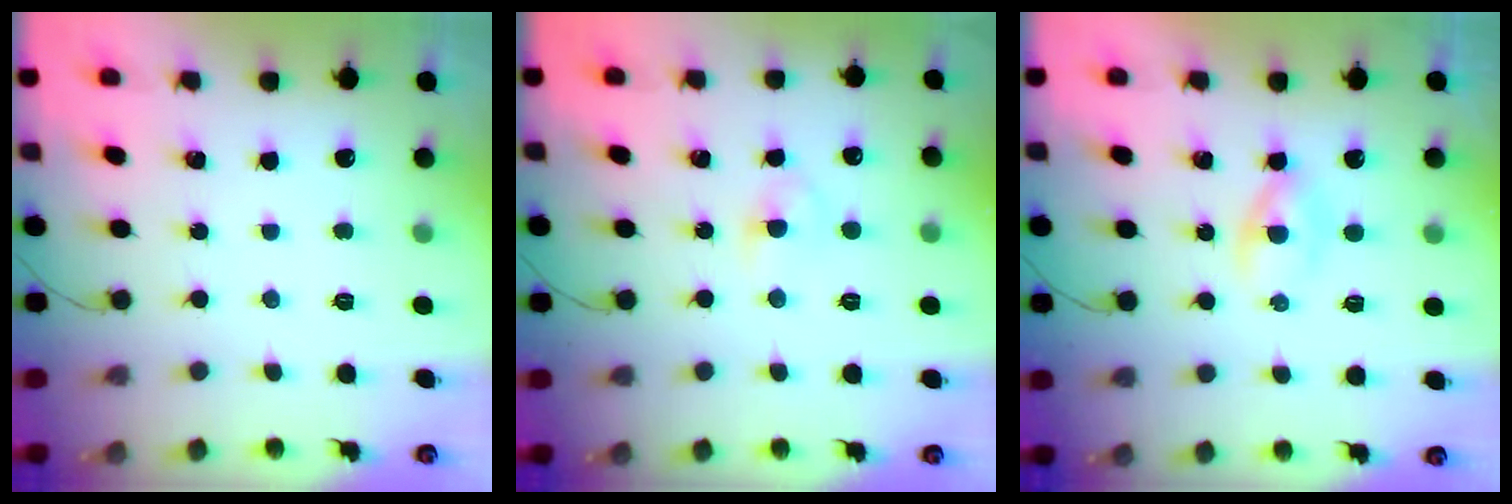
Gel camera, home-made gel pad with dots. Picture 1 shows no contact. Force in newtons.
{"total": 3.4, "press": 3.1, "slide": 1.3}
{"total": 2.1, "press": 1.7, "slide": 1.2}